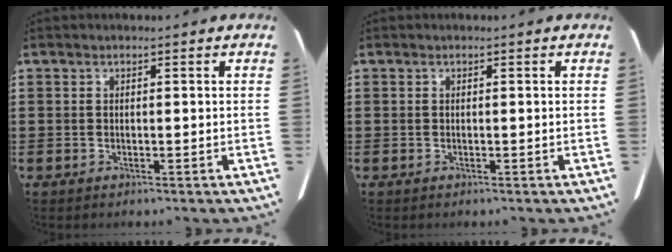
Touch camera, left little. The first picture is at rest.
{"total": 0.0}